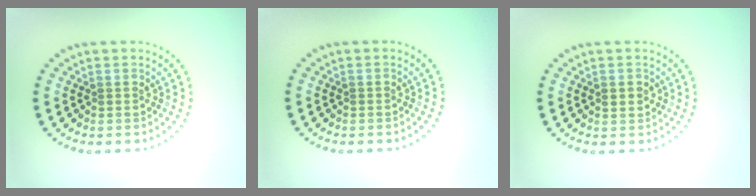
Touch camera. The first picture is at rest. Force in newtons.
{"total": 0.0}
{"total": 1.7, "press": 1.7, "slide": 0.1}